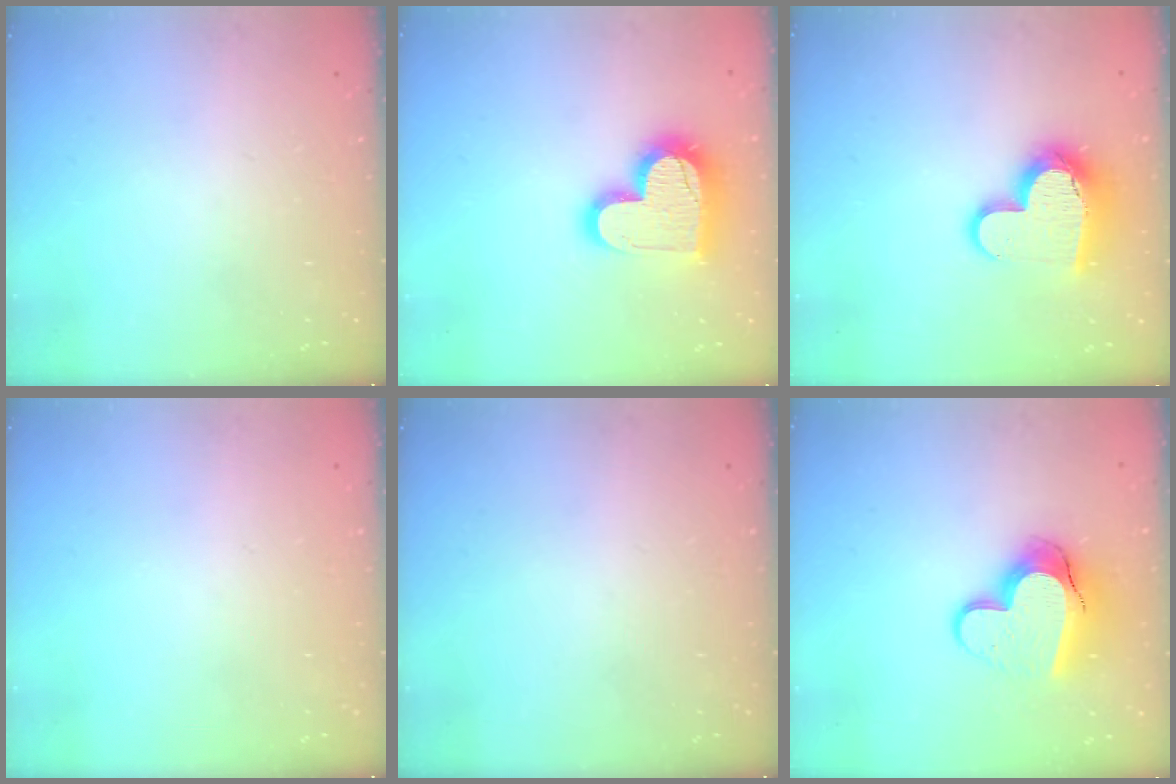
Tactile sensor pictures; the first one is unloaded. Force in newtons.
{"total": 17.0, "press": 16.9, "slide": 1.3}
{"total": 14.6, "press": 14.5, "slide": 1.2}
{"total": 0.0}
{"total": 0.0}
{"total": 14.1, "press": 14.1, "slide": 1.1}